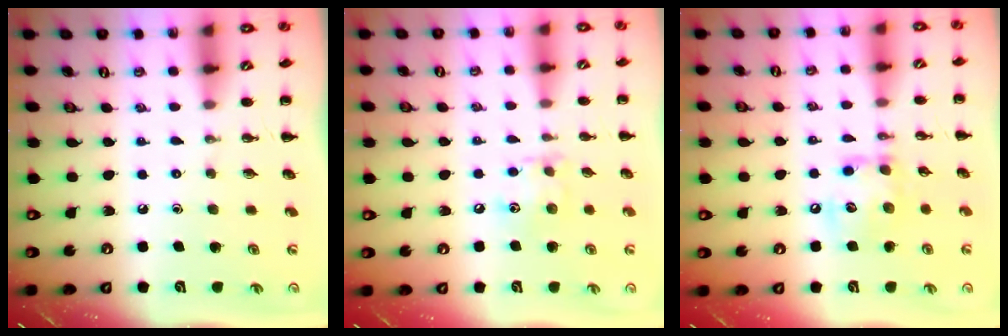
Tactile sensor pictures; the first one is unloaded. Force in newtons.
{"total": 7.9, "press": 7.8, "slide": 0.9}
{"total": 11.4, "press": 11.4, "slide": 0.7}